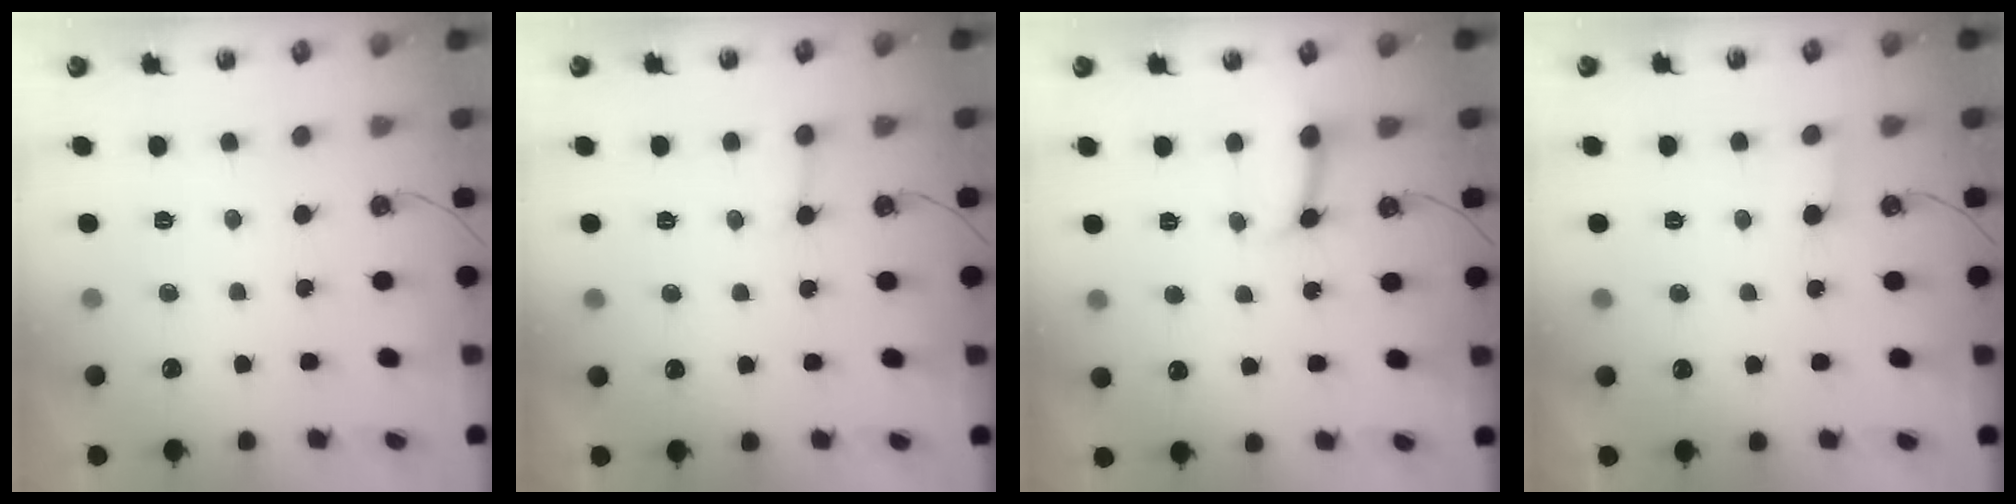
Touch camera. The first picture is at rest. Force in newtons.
{"total": 6.1, "press": 6.1, "slide": 0.4}
{"total": 8.0, "press": 8.0, "slide": 0.7}
{"total": 3.3, "press": 3.3, "slide": 0.3}